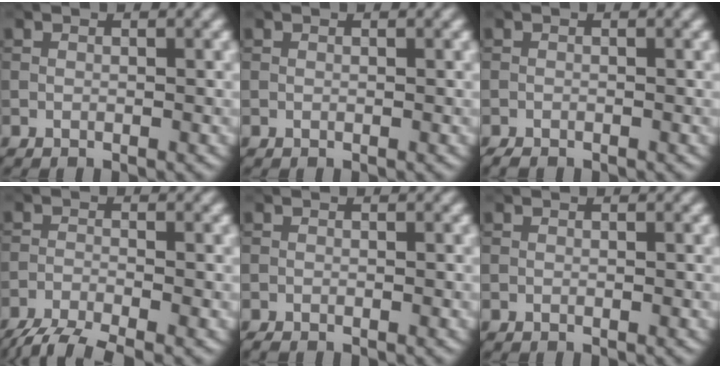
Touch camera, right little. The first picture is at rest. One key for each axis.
{"total": 0.0}
{"total": 1.0, "fx": -0.9, "fy": 0.2, "fz": 0.2, "tx": -0.003, "ty": -0.003, "tz": -0.017}
{"total": 5.5, "fx": -4.5, "fy": 0.9, "fz": 2.9, "tx": -0.057, "ty": -0.022, "tz": -0.091}
{"total": 0.6, "fx": -0.6, "fy": 0.1, "fz": 0.2, "tx": -0.001, "ty": -0.002, "tz": -0.011}
{"total": 0.0}